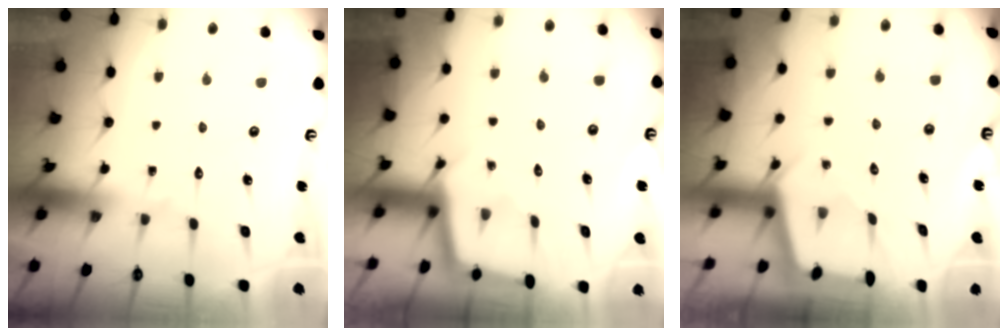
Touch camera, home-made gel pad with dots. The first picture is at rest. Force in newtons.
{"total": 2.3, "press": 2.3, "slide": 0.2}
{"total": 2.4, "press": 2.4, "slide": 0.3}